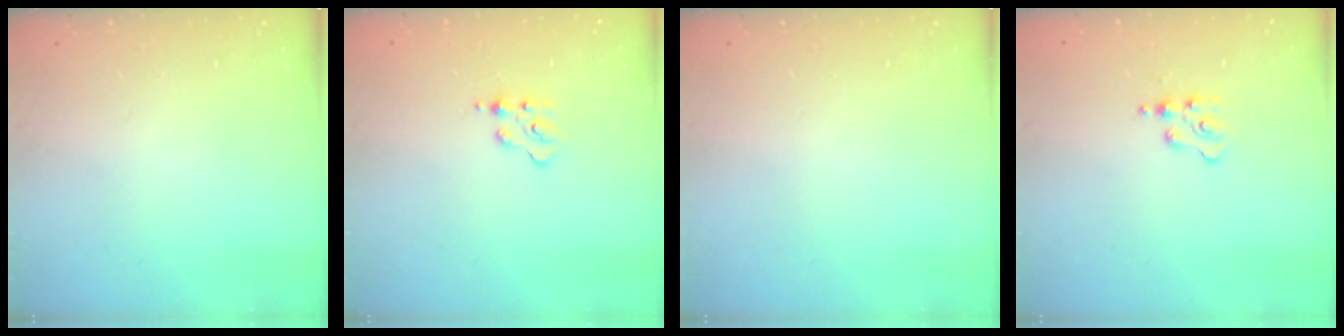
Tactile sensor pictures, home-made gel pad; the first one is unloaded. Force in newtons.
{"total": 2.4, "press": 2.4, "slide": 0.3}
{"total": 0.0}
{"total": 3.6, "press": 3.6, "slide": 0.4}